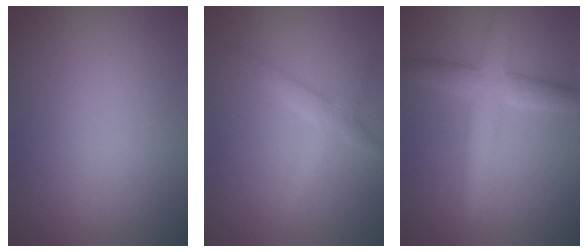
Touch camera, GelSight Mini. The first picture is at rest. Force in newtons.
{"total": 2.3, "press": 2.3, "slide": 0.1}
{"total": 4.6, "press": 4.6, "slide": 0.1}